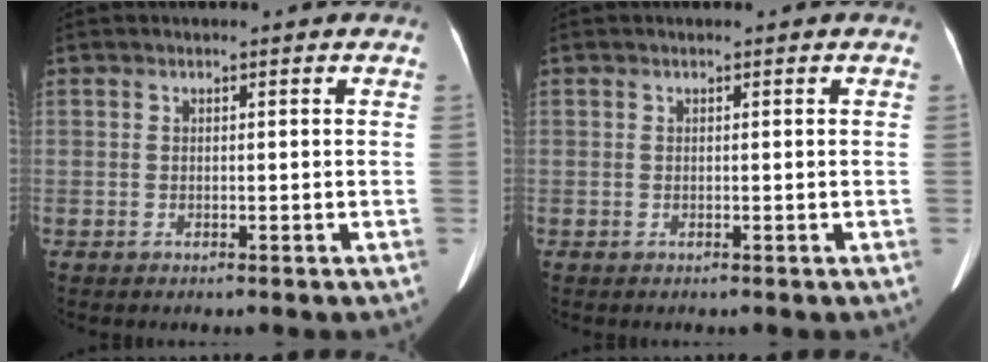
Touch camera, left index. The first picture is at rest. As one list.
[{"total": 0.0}]